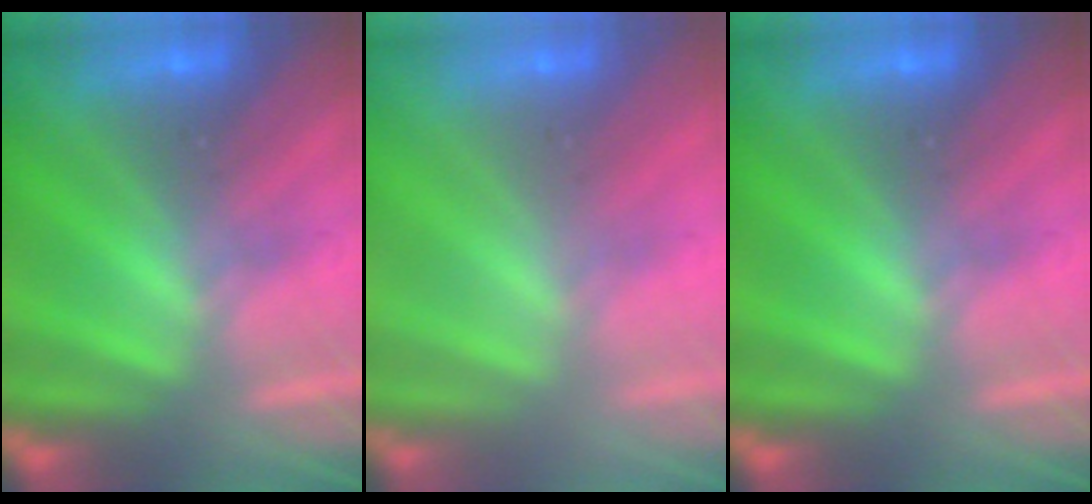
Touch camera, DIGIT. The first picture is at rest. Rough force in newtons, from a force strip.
{"total": 3.0}
{"total": 0.0}